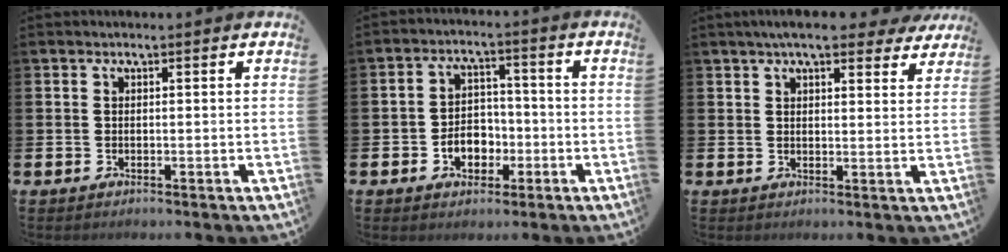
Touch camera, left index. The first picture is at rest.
{"total": 4.6, "force": [-1.7, 3.5, 2.4], "torque": [-0.034, 0.002, -0.040]}
{"total": 6.2, "force": [5.3, 1.4, 2.9], "torque": [-0.049, -0.017, 0.092]}